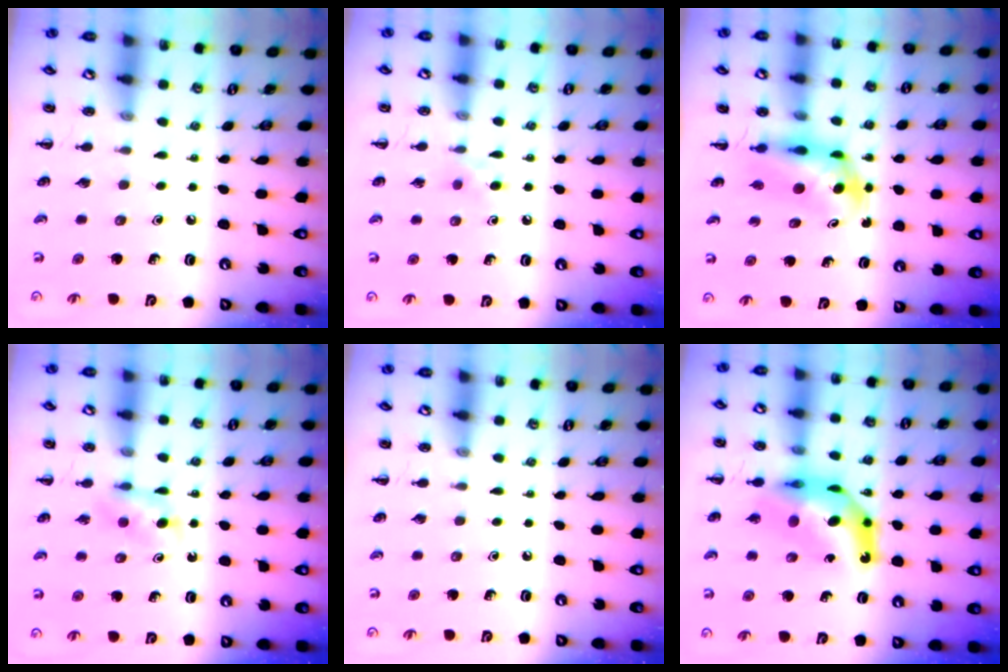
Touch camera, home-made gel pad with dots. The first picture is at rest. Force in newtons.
{"total": 3.9, "press": 3.6, "slide": 1.4}
{"total": 4.8, "press": 4.7, "slide": 0.7}
{"total": 4.6, "press": 4.3, "slide": 1.4}
{"total": 0.0}
{"total": 12.6, "press": 11.9, "slide": 4.0}